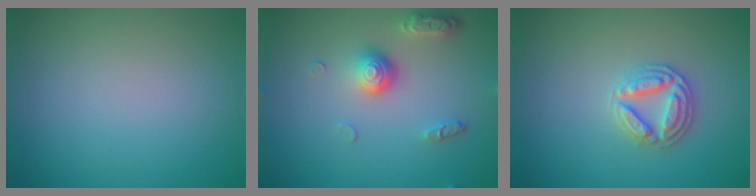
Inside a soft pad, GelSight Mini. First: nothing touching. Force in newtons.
{"total": 3.6, "press": 2.7, "slide": 2.3}
{"total": 2.9, "press": 2.9, "slide": 0.2}